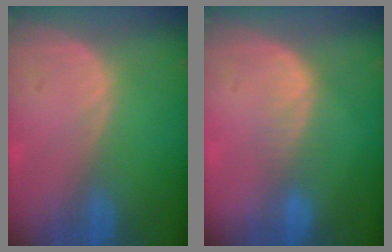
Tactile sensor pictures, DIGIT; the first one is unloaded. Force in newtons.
{"total": 3.1, "press": 2.6, "slide": 1.7}